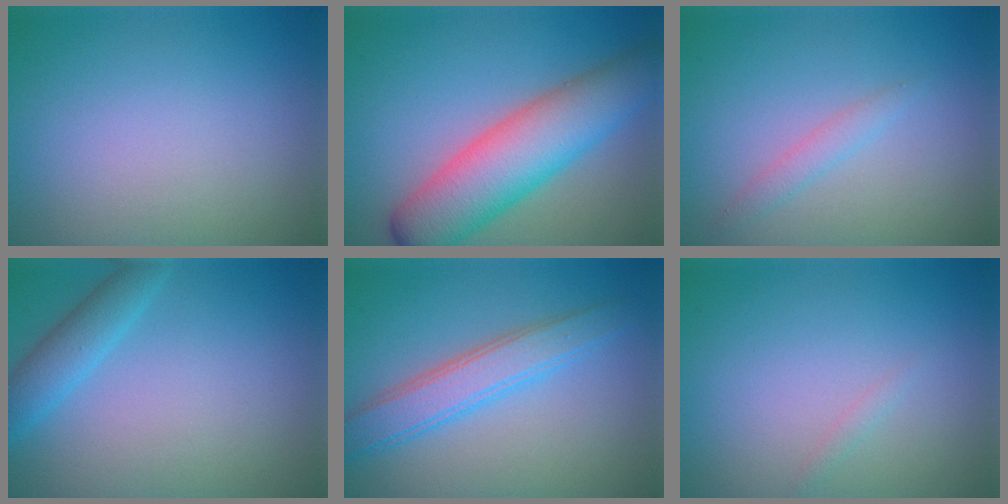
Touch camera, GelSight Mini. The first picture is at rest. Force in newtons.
{"total": 8.2, "press": 8.2, "slide": 0.2}
{"total": 1.2, "press": 1.2, "slide": 0.0}
{"total": 2.1, "press": 2.1, "slide": 0.2}
{"total": 3.9, "press": 3.9, "slide": 0.0}
{"total": 0.6, "press": 0.5, "slide": 0.1}